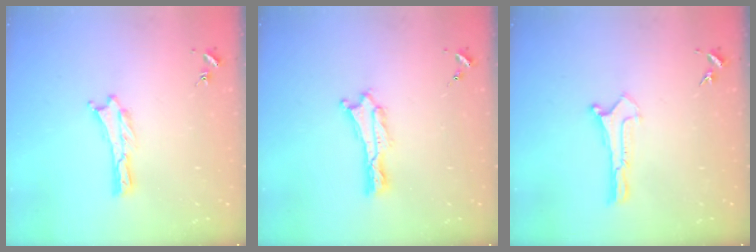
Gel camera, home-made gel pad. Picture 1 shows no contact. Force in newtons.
{"total": 0.7, "press": 0.7, "slide": 0.2}
{"total": 0.5, "press": 0.5, "slide": 0.1}